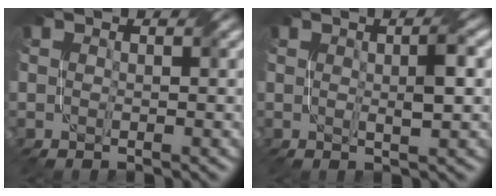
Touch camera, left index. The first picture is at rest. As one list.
[{"total": 2.5, "force": [0.5, 0.4, 2.4], "torque": [-0.037, 0.002, 0.008]}]